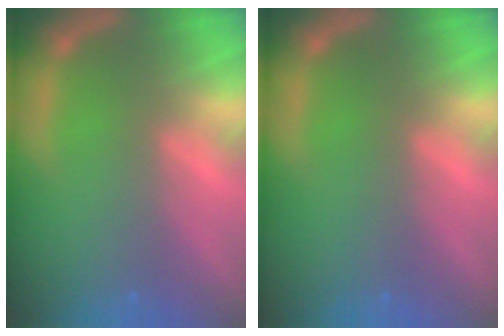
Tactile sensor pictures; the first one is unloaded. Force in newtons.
{"total": 0.0}